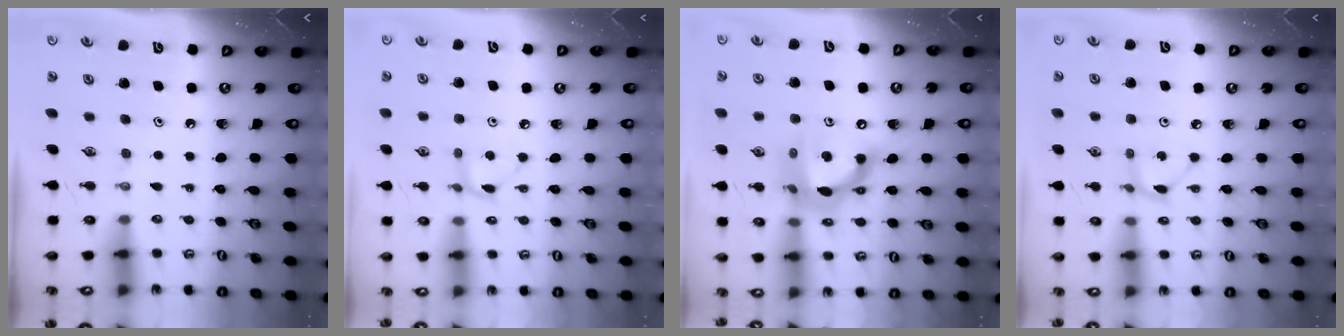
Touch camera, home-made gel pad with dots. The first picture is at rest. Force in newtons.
{"total": 5.6, "press": 5.5, "slide": 0.7}
{"total": 14.4, "press": 14.4, "slide": 1.5}
{"total": 2.2, "press": 2.2, "slide": 0.1}